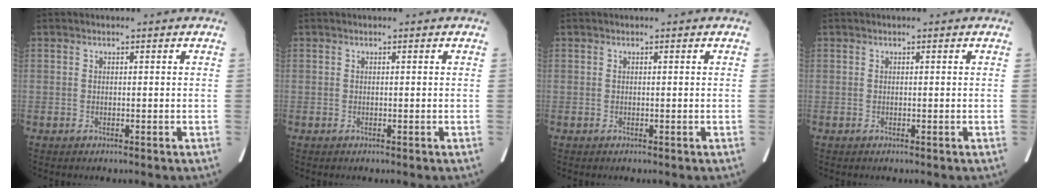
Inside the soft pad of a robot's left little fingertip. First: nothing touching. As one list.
[{"total": 0.0}, {"total": 0.0}, {"total": 0.0}]